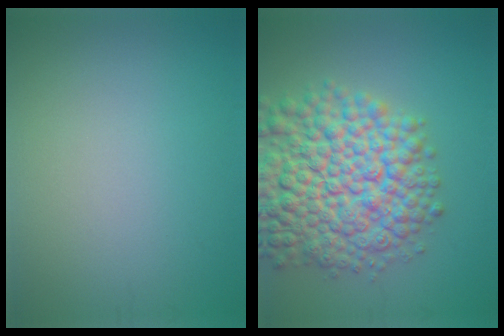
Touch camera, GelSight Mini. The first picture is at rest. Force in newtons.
{"total": 11.7, "press": 11.7, "slide": 0.4}